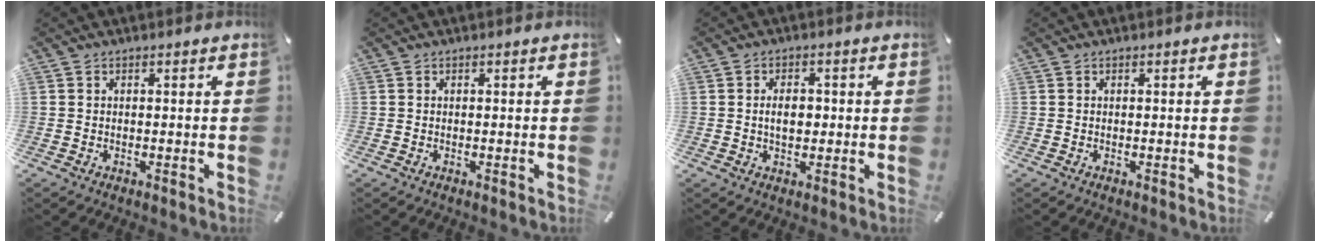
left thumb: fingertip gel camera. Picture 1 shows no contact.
{"total": 0.0}
{"total": 4.4, "force": [0.1, 2.8, 3.4], "torque": [-0.050, 0.002, -0.003]}
{"total": 0.0}